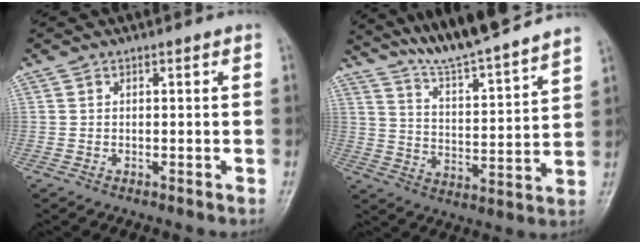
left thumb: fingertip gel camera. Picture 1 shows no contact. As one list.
[{"total": 16.6, "force": [14.8, 0.8, 7.5], "torque": [-0.107, -0.074, 0.241]}]